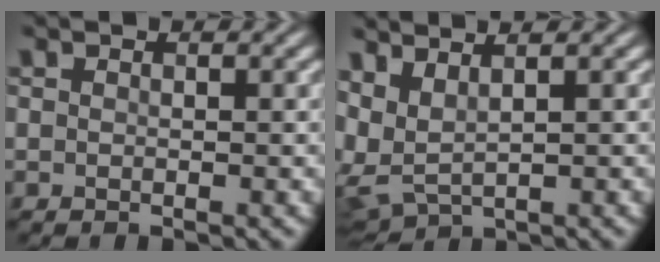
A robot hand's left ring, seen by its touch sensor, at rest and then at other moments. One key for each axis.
{"total": 4.3, "fx": 2.3, "fy": 1.6, "fz": 3.2, "tx": -0.084, "ty": 0.006, "tz": 0.054}